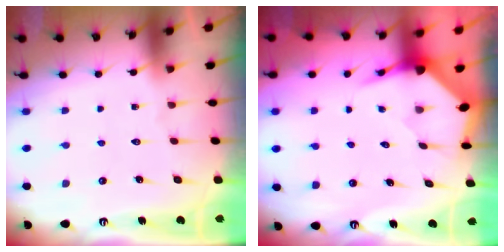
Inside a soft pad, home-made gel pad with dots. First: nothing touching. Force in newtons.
{"total": 3.7, "press": 3.7, "slide": 0.4}